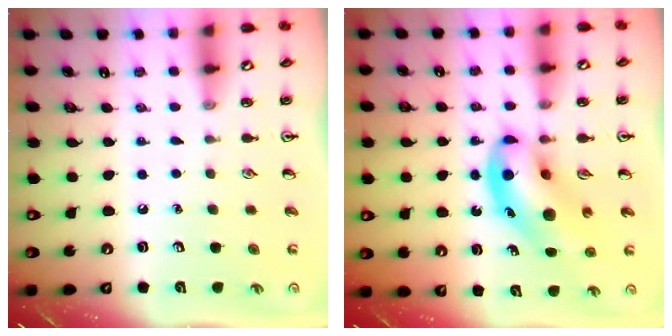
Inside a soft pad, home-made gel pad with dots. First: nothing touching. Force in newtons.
{"total": 12.2, "press": 11.8, "slide": 3.3}